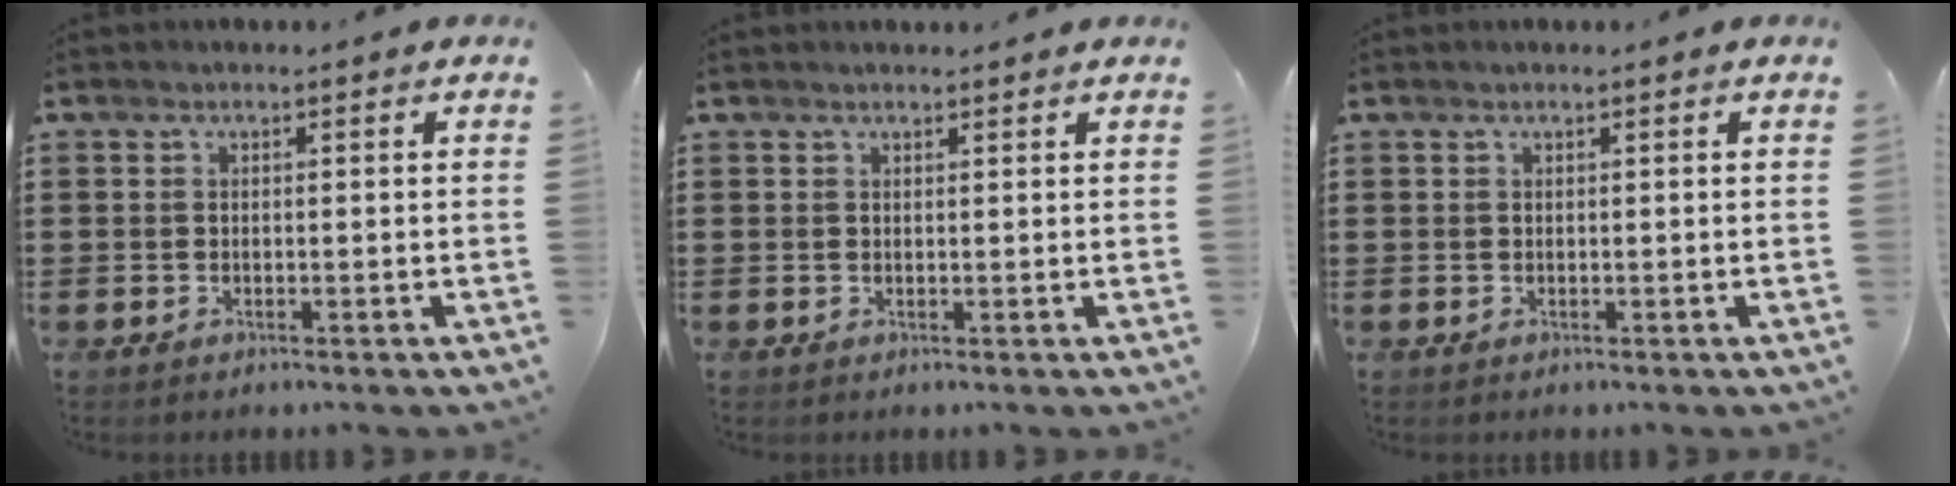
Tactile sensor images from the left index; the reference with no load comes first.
{"total": 0.6, "force": [0.6, 0.0, 0.2], "torque": [-0.005, -0.001, 0.012]}
{"total": 0.0}